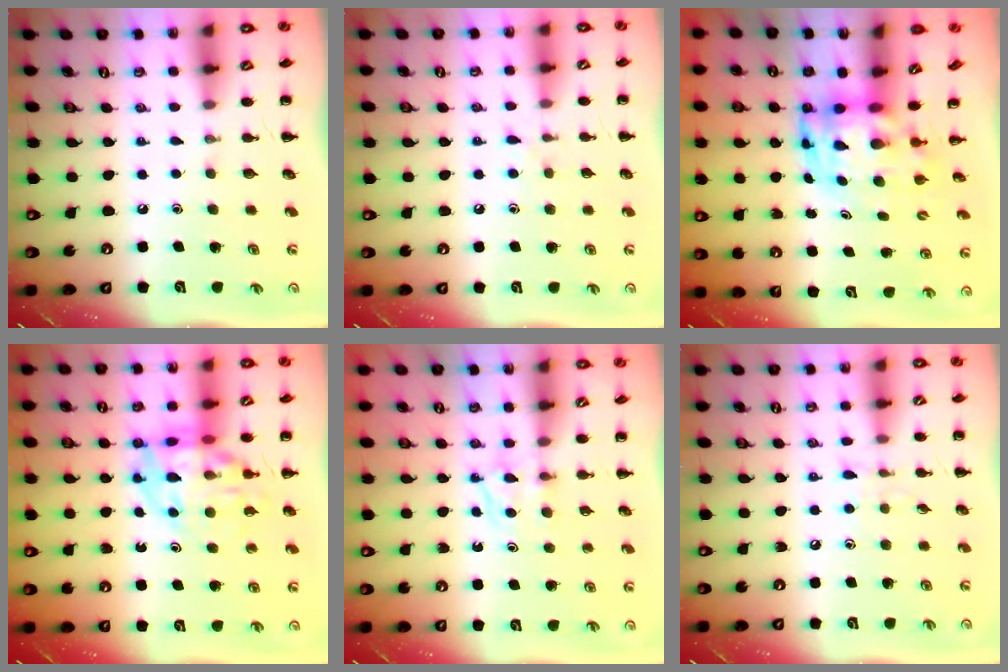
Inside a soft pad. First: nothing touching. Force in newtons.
{"total": 4.3, "press": 3.9, "slide": 1.8}
{"total": 4.5, "press": 4.4, "slide": 1.1}
{"total": 15.1, "press": 14.7, "slide": 3.3}
{"total": 5.1, "press": 4.9, "slide": 1.5}
{"total": 4.9, "press": 4.5, "slide": 1.8}